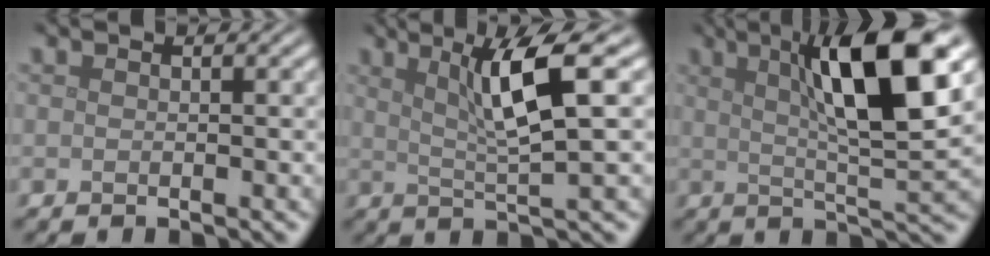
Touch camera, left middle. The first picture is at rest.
{"total": 5.9, "force": [1.9, 0.7, 5.6], "torque": [-0.098, 0.005, 0.037]}
{"total": 10.5, "force": [3.4, 2.1, 9.7], "torque": [-0.137, 0.005, 0.052]}